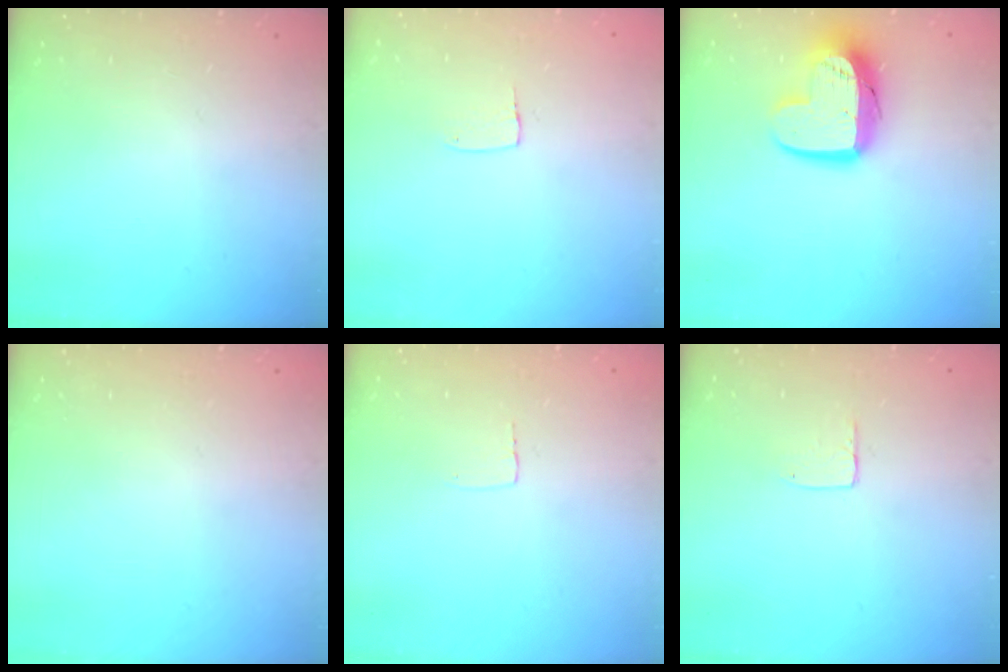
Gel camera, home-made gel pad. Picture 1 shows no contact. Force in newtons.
{"total": 4.3, "press": 4.3, "slide": 0.4}
{"total": 14.4, "press": 14.3, "slide": 1.4}
{"total": 0.0}
{"total": 2.6, "press": 2.6, "slide": 0.1}
{"total": 3.8, "press": 3.8, "slide": 0.3}